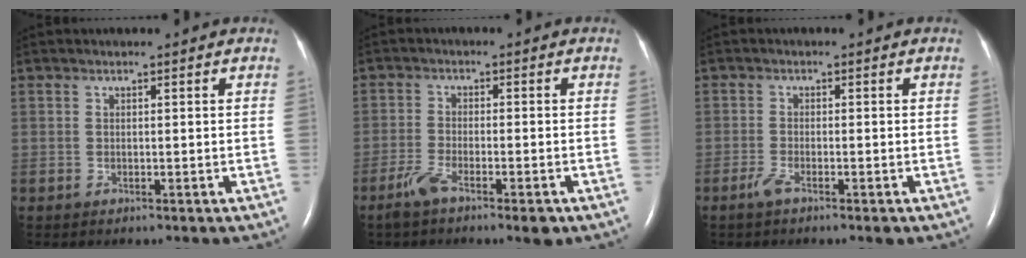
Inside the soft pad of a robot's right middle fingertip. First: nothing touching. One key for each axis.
{"total": 5.6, "fx": -3.7, "fy": 1.0, "fz": 4.1, "tx": -0.082, "ty": -0.008, "tz": -0.062}
{"total": 2.7, "fx": -1.8, "fy": 0.5, "fz": 2.0, "tx": -0.044, "ty": -0.004, "tz": -0.035}